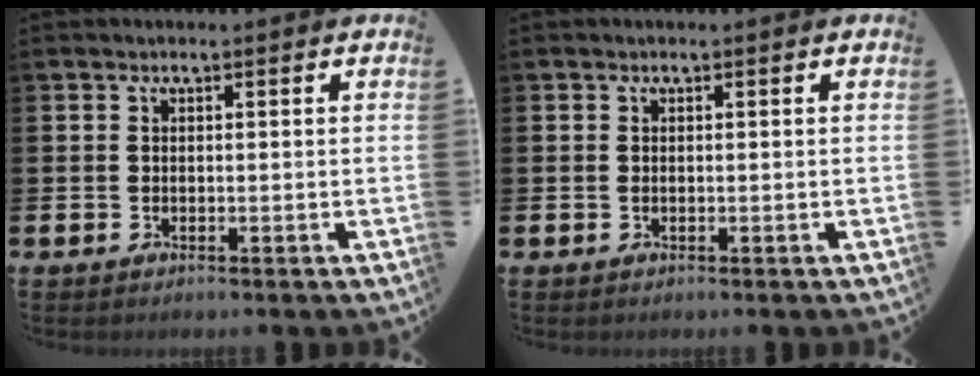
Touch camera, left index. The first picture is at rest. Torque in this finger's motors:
{"motor_torque": [0.20, 0.09, -0.02, 0.02]}